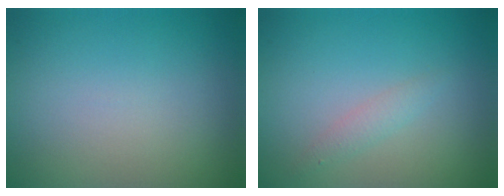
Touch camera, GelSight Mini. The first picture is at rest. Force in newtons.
{"total": 1.1, "press": 1.1, "slide": 0.0}